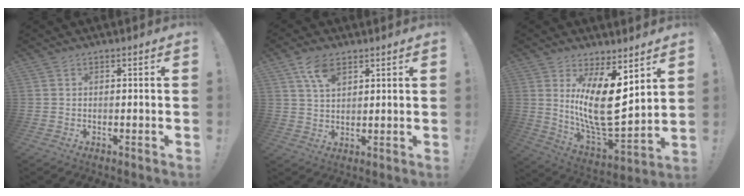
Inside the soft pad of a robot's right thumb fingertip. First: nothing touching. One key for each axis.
{"total": 7.0, "fx": 4.0, "fy": 3.3, "fz": 4.6, "tx": -0.081, "ty": -0.014, "tz": 0.073}
{"total": 16.7, "fx": 5.3, "fy": 5.9, "fz": 14.7, "tx": -0.274, "ty": -0.058, "tz": 0.092}